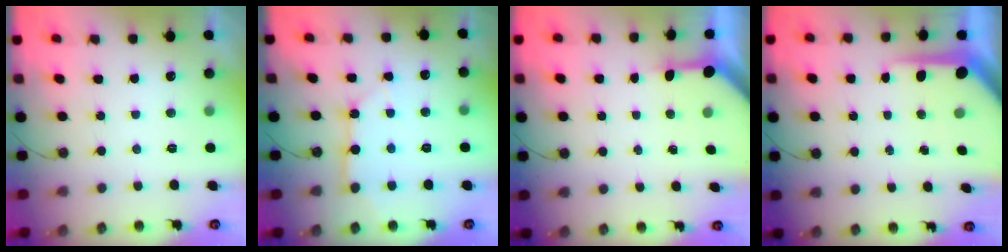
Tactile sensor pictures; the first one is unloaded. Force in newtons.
{"total": 6.1, "press": 6.0, "slide": 0.6}
{"total": 3.4, "press": 3.3, "slide": 0.4}
{"total": 8.8, "press": 8.7, "slide": 0.9}